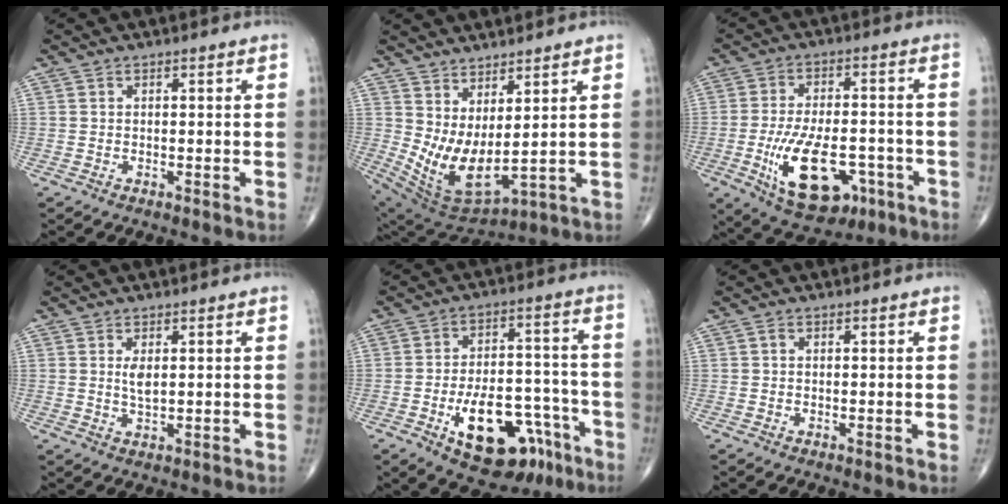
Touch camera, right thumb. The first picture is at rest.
{"total": 12.7, "force": [3.3, 4.7, 11.3], "torque": [-0.220, -0.041, 0.086]}
{"total": 16.0, "force": [-5.5, 8.3, 12.5], "torque": [-0.199, 0.015, -0.075]}
{"total": 2.5, "force": [0.7, 0.9, 2.2], "torque": [-0.042, -0.009, 0.015]}
{"total": 18.0, "force": [-8.7, 9.4, 12.6], "torque": [-0.163, 0.057, -0.119]}
{"total": 0.6, "force": [0.1, 0.4, 0.4], "torque": [-0.008, 0.005, 0.001]}